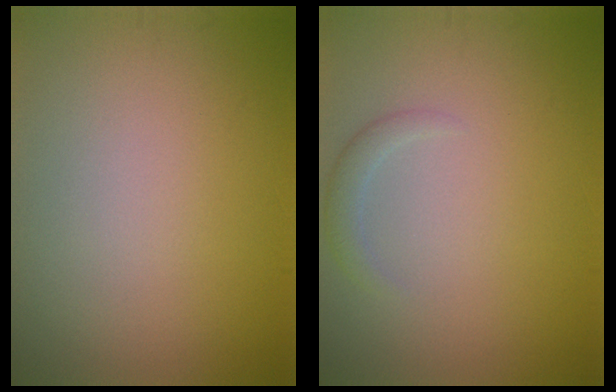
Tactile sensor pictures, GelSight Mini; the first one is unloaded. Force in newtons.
{"total": 1.2, "press": 1.2, "slide": 0.0}